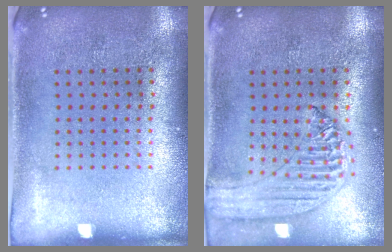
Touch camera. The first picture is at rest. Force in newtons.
{"total": 1.4, "press": 1.3, "slide": 0.3}